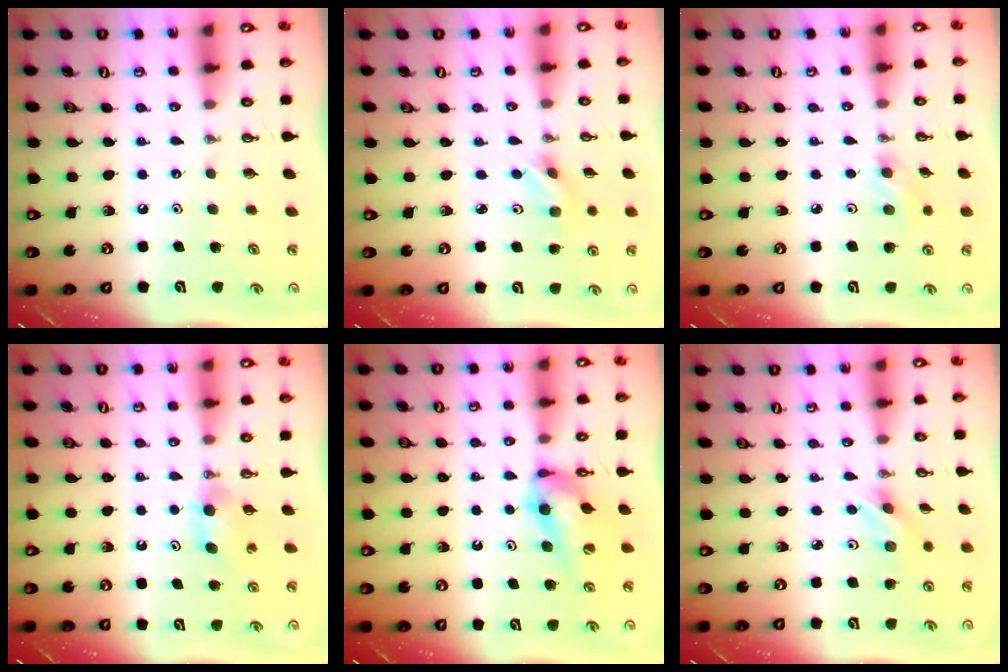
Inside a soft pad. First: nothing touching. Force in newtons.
{"total": 3.5, "press": 2.6, "slide": 2.3}
{"total": 3.4, "press": 3.4, "slide": 0.5}
{"total": 5.9, "press": 5.8, "slide": 1.0}
{"total": 10.3, "press": 10.2, "slide": 1.0}
{"total": 3.0, "press": 3.0, "slide": 0.4}